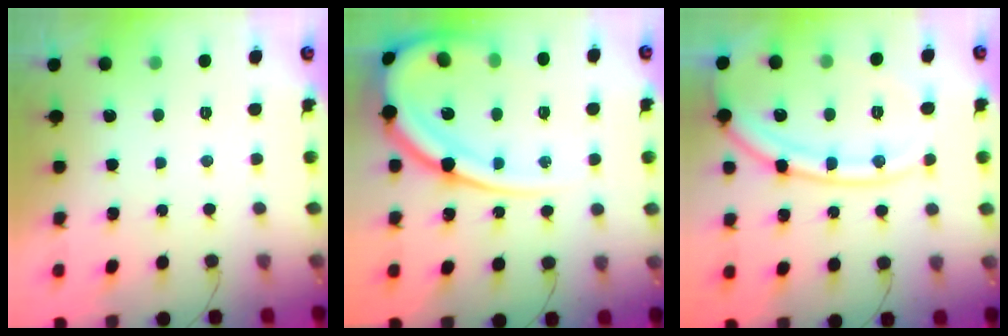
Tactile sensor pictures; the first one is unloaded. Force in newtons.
{"total": 20.2, "press": 20.1, "slide": 2.3}
{"total": 16.1, "press": 16.0, "slide": 1.9}